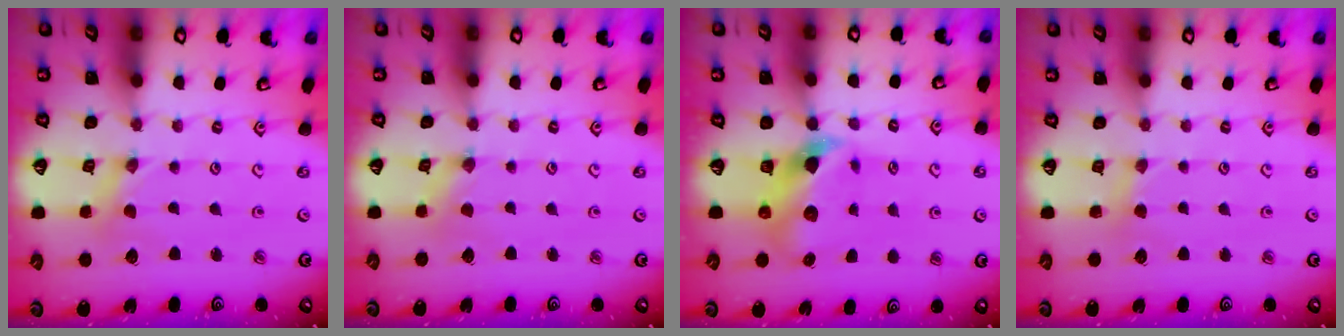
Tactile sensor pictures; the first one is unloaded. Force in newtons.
{"total": 0.9, "press": 0.9, "slide": 0.2}
{"total": 7.7, "press": 7.6, "slide": 1.1}
{"total": 2.7, "press": 2.7, "slide": 0.4}